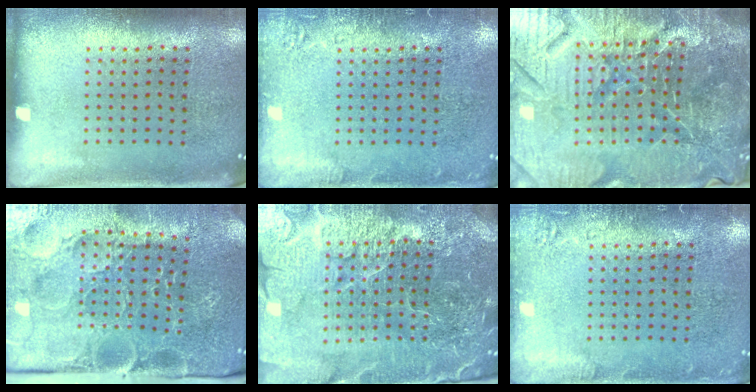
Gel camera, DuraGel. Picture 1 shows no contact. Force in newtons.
{"total": 1.8, "press": 1.7, "slide": 0.4}
{"total": 6.8, "press": 6.1, "slide": 3.0}
{"total": 3.8, "press": 3.7, "slide": 0.9}
{"total": 5.8, "press": 5.2, "slide": 2.6}
{"total": 1.8, "press": 1.7, "slide": 0.4}